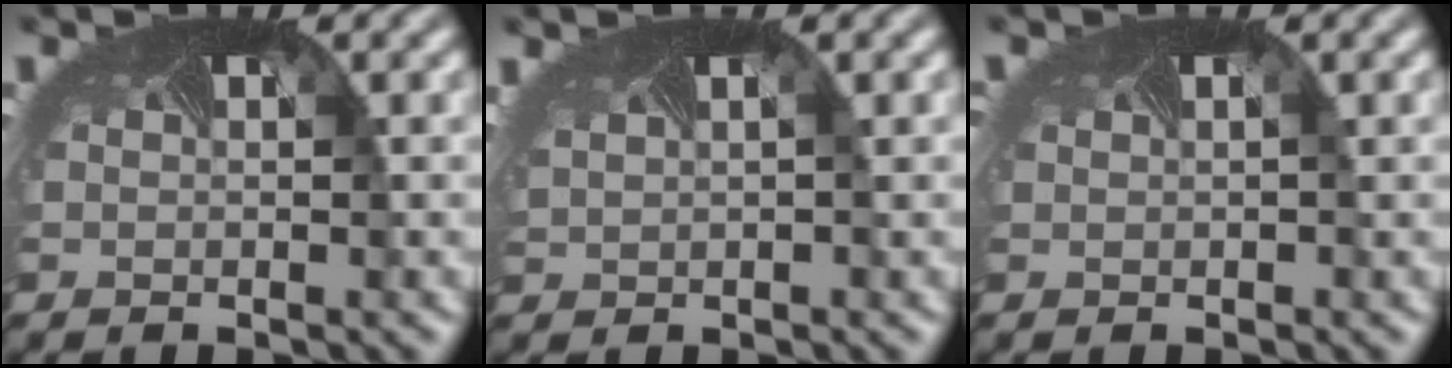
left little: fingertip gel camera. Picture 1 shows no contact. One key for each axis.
{"total": 3.4, "fx": 1.2, "fy": 2.0, "fz": 2.5, "tx": -0.075, "ty": 0.014, "tz": 0.030}
{"total": 1.5, "fx": 0.5, "fy": 1.0, "fz": 1.0, "tx": -0.026, "ty": 0.008, "tz": 0.006}